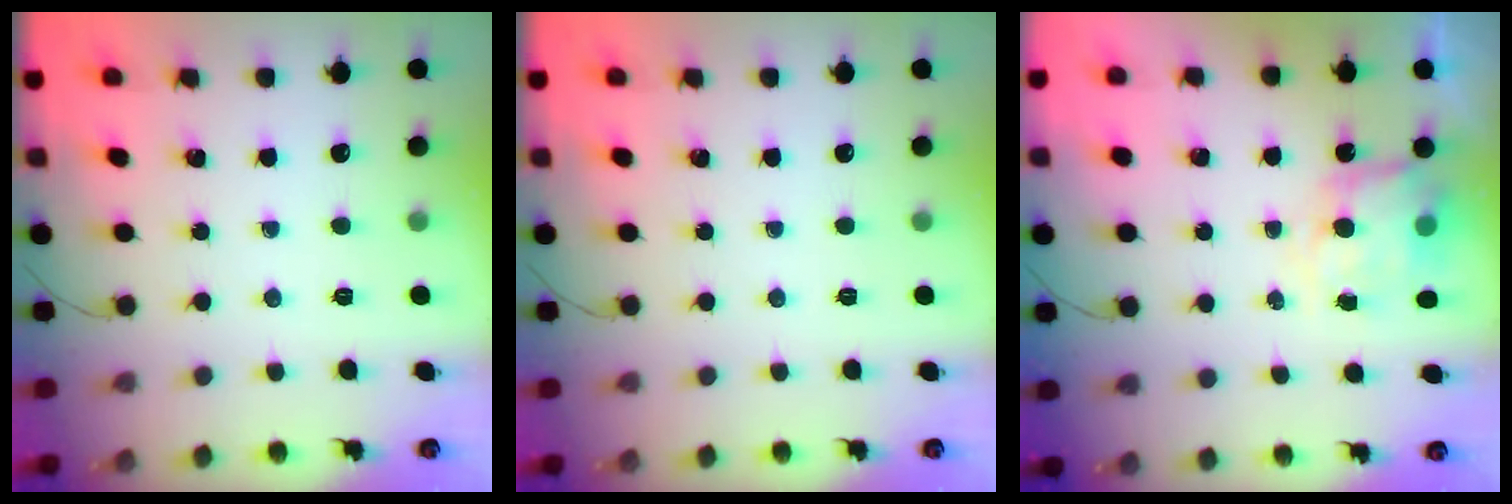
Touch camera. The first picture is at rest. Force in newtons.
{"total": 0.0}
{"total": 8.2, "press": 8.1, "slide": 0.9}